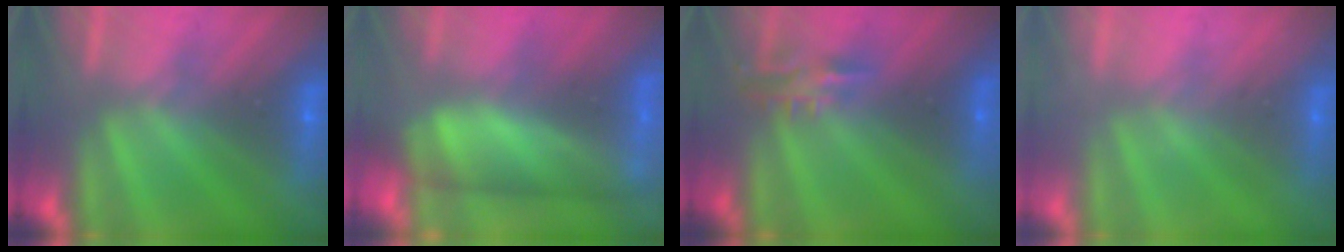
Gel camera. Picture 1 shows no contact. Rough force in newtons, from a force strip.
{"total": 4.6}
{"total": 3.5}
{"total": 2.3}